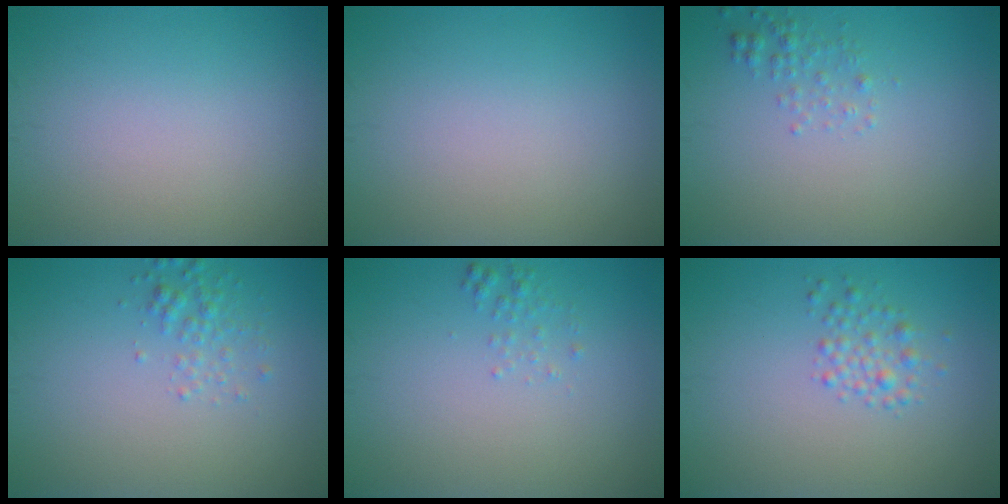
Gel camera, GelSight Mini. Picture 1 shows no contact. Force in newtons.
{"total": 0.0}
{"total": 1.3, "press": 1.3, "slide": 0.1}
{"total": 1.6, "press": 1.6, "slide": 0.1}
{"total": 1.0, "press": 1.0, "slide": 0.0}
{"total": 1.8, "press": 1.8, "slide": 0.1}